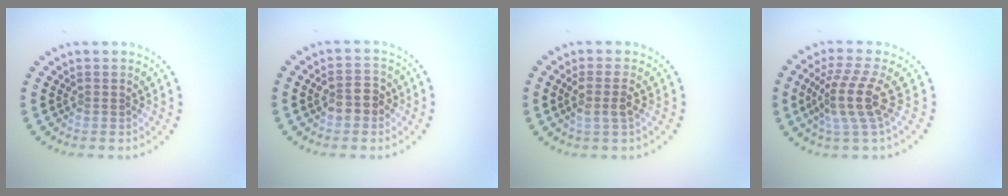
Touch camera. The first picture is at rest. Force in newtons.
{"total": 2.7, "press": 2.7, "slide": 0.4}
{"total": 2.0, "press": 1.8, "slide": 1.0}
{"total": 4.1, "press": 2.9, "slide": 2.9}